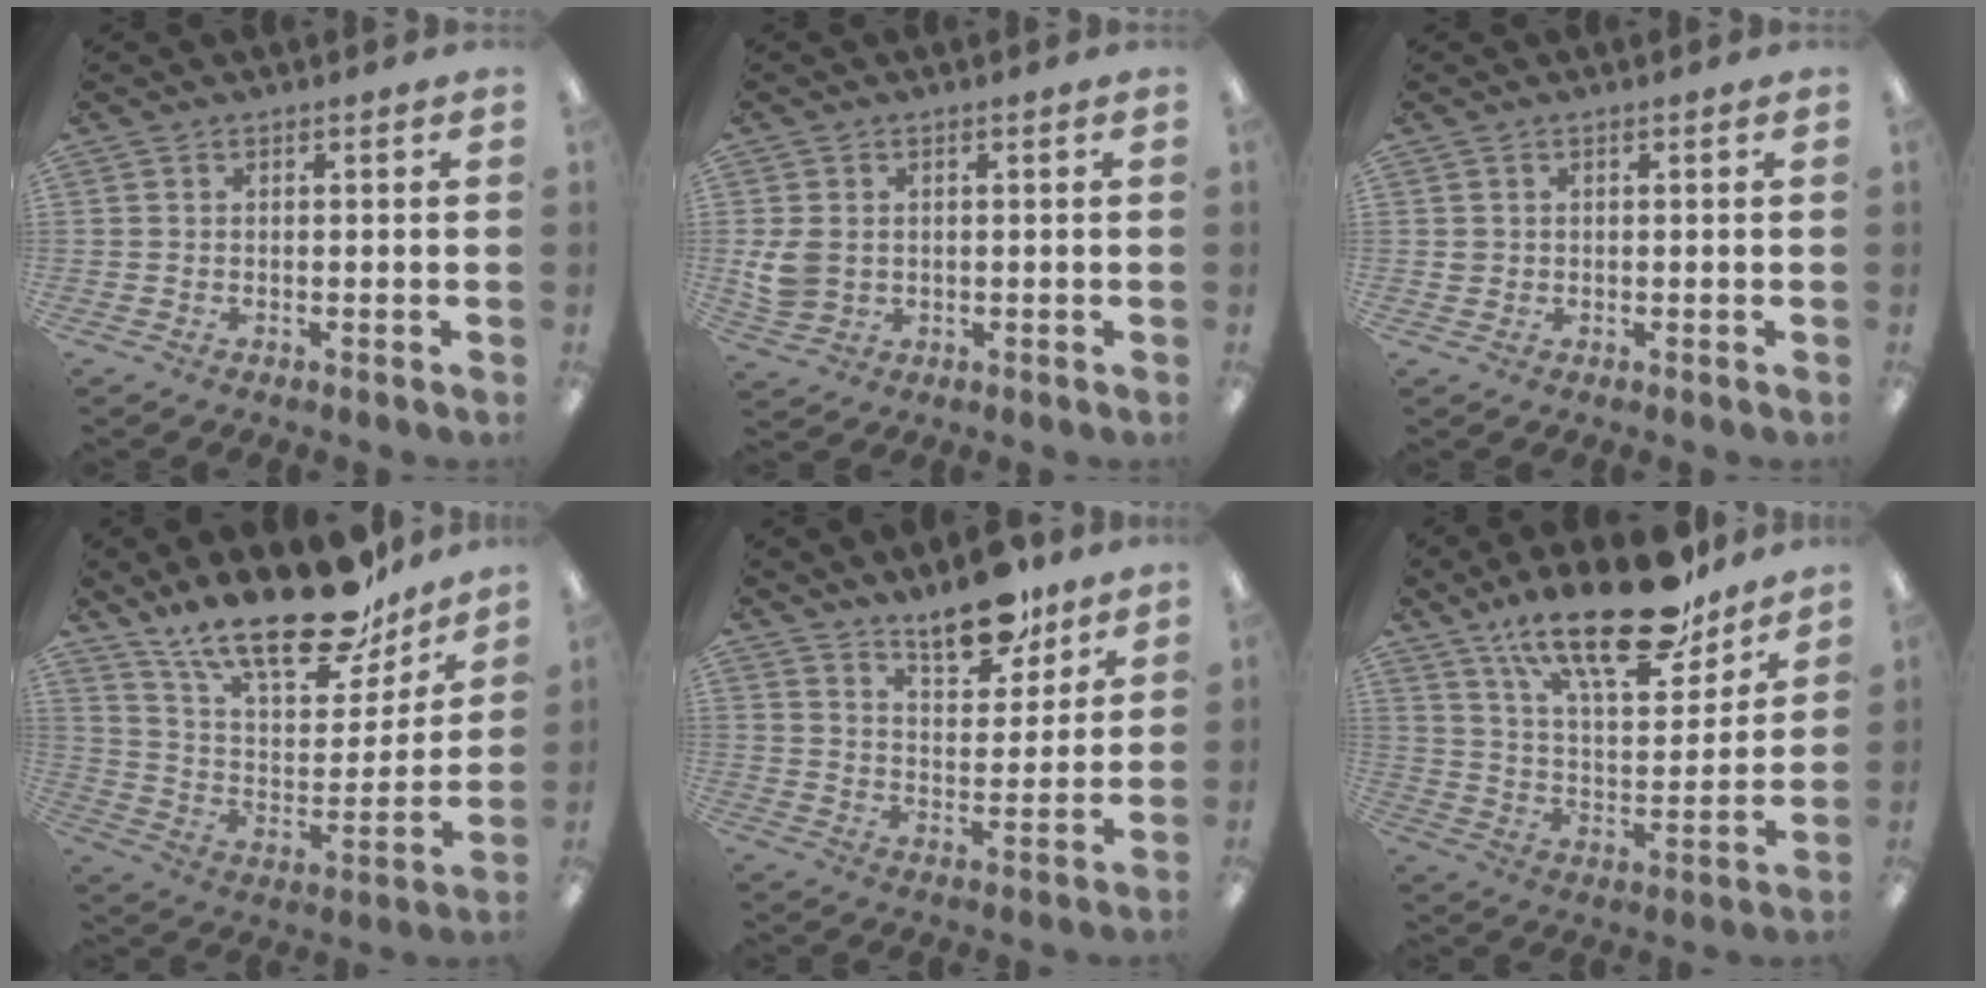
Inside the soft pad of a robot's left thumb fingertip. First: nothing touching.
{"total": 5.3, "force": [0.7, 4.4, 2.8], "torque": [-0.059, 0.003, 0.016]}
{"total": 1.2, "force": [0.1, 1.1, 0.3], "torque": [-0.007, 0.004, 0.001]}
{"total": 24.3, "force": [18.4, 9.1, 13.0], "torque": [-0.209, -0.118, 0.319]}
{"total": 11.9, "force": [9.8, 4.4, 5.2], "torque": [-0.064, -0.062, 0.173]}
{"total": 24.1, "force": [16.7, 8.8, 14.9], "torque": [-0.237, -0.096, 0.283]}